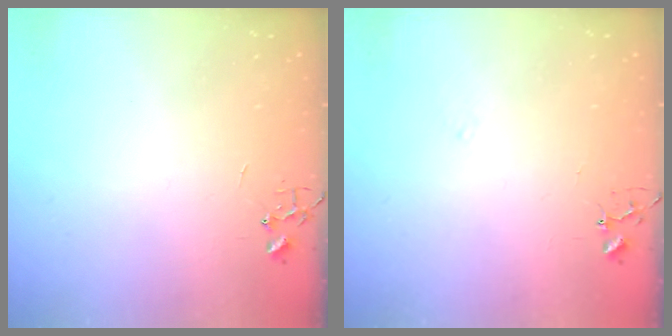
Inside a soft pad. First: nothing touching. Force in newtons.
{"total": 5.7, "press": 5.6, "slide": 0.7}